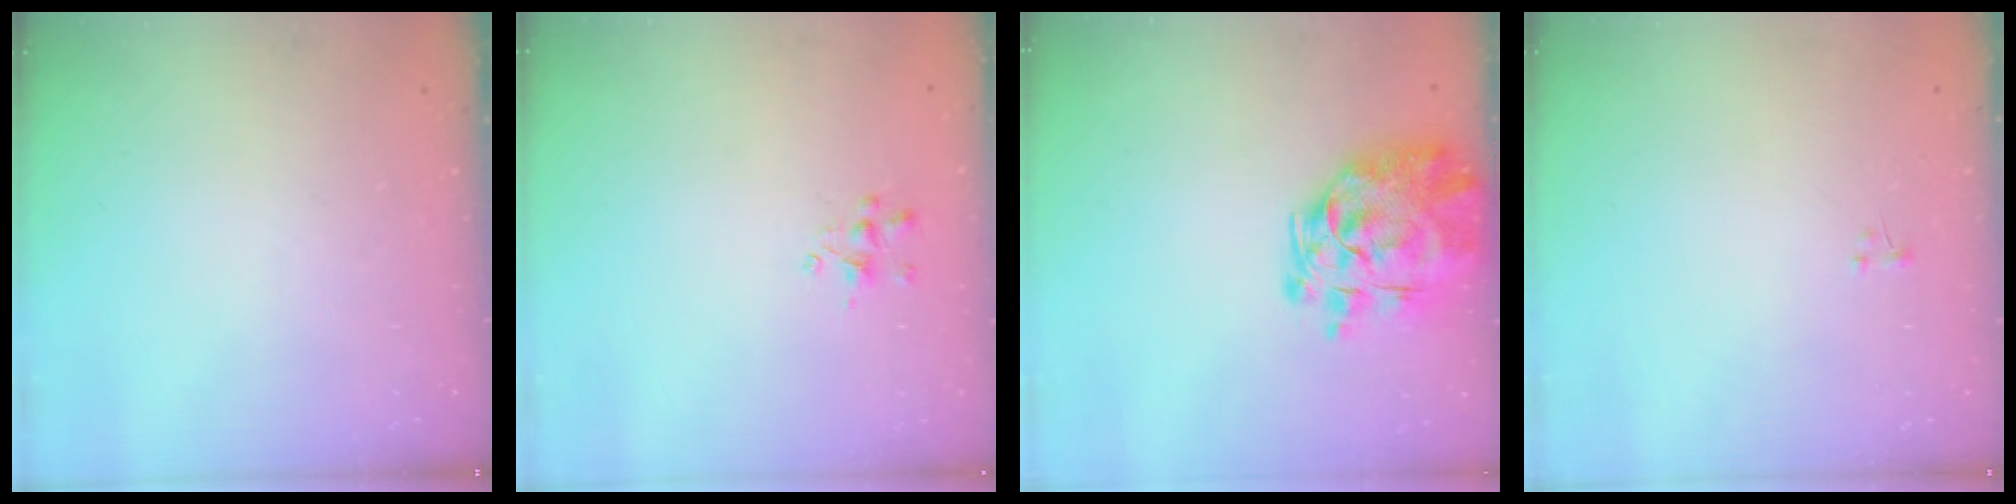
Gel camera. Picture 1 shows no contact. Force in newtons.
{"total": 1.2, "press": 1.1, "slide": 0.5}
{"total": 13.4, "press": 12.5, "slide": 4.6}
{"total": 0.0}